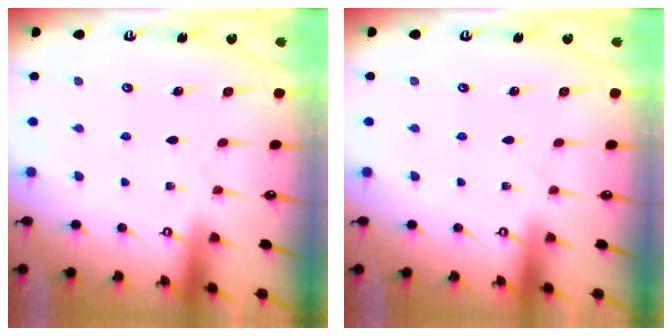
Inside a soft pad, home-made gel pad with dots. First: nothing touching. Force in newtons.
{"total": 0.0}